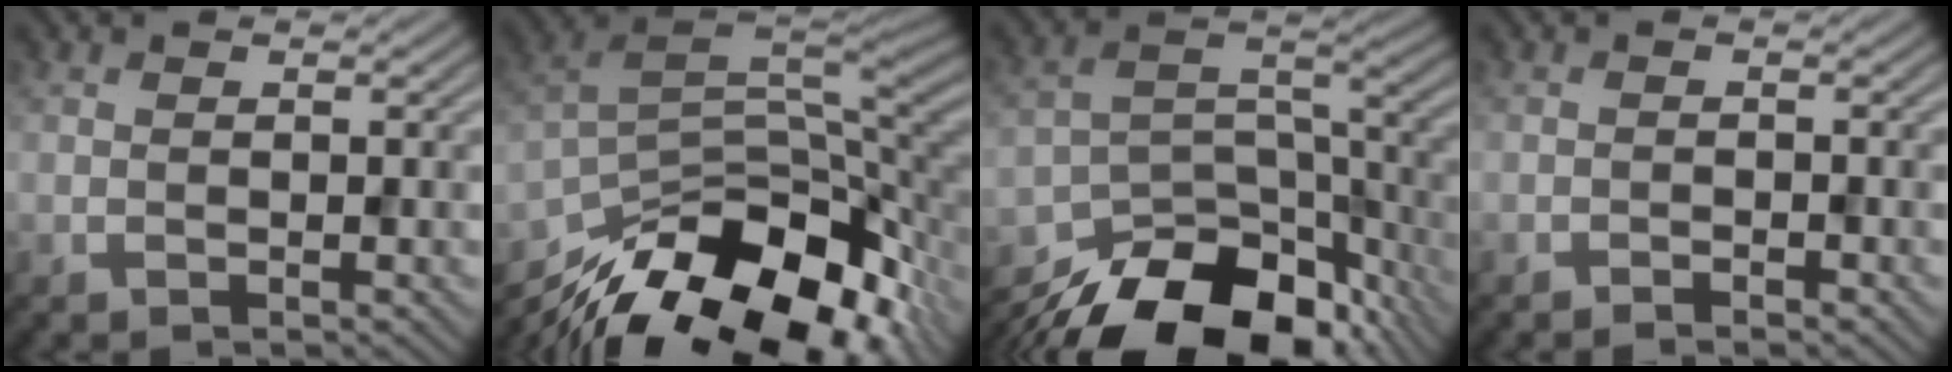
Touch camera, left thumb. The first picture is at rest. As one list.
[{"total": 17.4, "force": [-11.4, 7.5, 10.7], "torque": [-0.203, -0.037, -0.180]}, {"total": 17.7, "force": [-13.9, 7.1, 8.4], "torque": [-0.181, -0.032, -0.202]}, {"total": 0.9, "force": [-0.9, 0.0, 0.3], "torque": [-0.006, 0.001, -0.017]}]